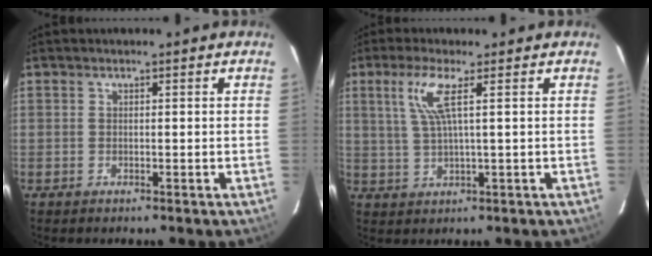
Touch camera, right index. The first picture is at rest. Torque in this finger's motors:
{"motor_torque": [0.23, -0.03, 0.26, 0.11]}